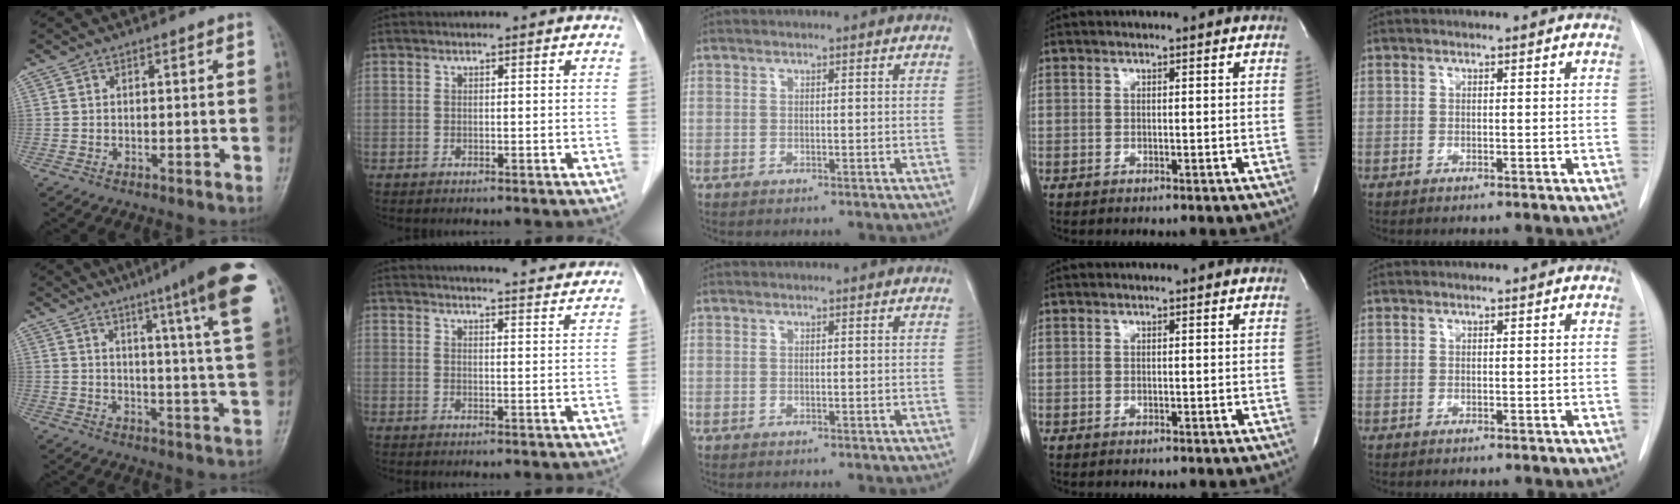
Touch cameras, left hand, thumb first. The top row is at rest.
{"thumb": {"total": 17.6, "force": [10.7, 0.5, 14.0], "torque": [-0.177, -0.045, 0.124]}, "index": {"total": 17.5, "force": [16.9, 1.4, 4.6], "torque": [-0.056, -0.012, 0.200]}}